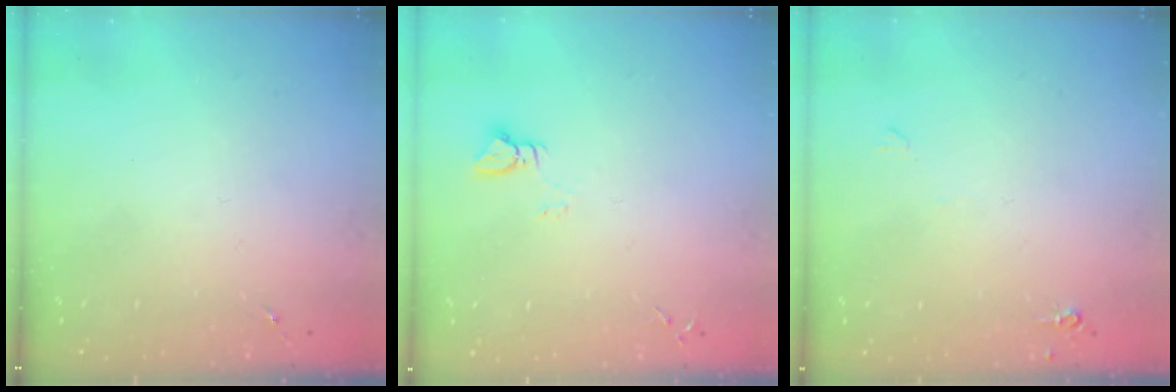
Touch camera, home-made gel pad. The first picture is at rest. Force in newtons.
{"total": 3.0, "press": 3.0, "slide": 0.3}
{"total": 3.8, "press": 3.8, "slide": 0.6}